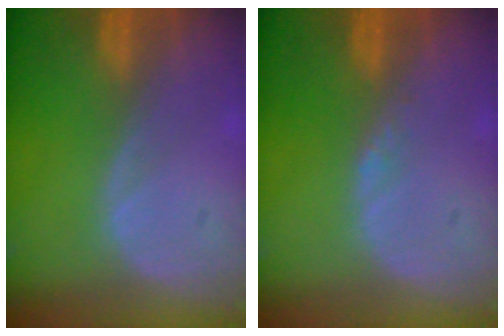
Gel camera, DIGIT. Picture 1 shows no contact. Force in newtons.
{"total": 0.8, "press": 0.8, "slide": 0.1}